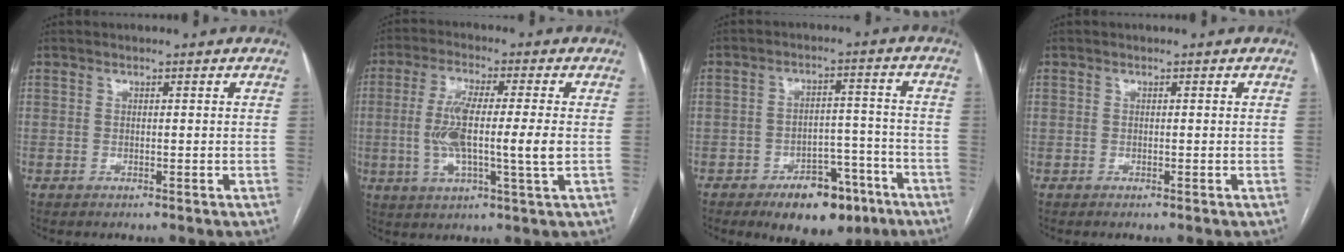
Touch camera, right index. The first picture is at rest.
{"total": 10.5, "force": [-0.4, 0.7, 10.5], "torque": [-0.205, 0.002, -0.010]}
{"total": 10.3, "force": [-6.6, 5.2, 5.9], "torque": [-0.072, 0.019, -0.091]}
{"total": 0.0}